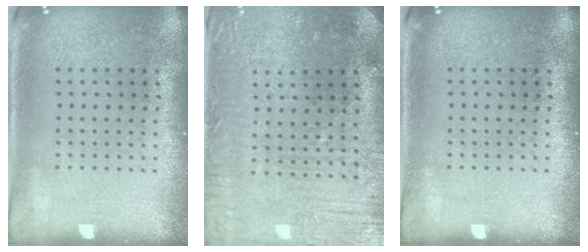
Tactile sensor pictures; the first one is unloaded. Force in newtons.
{"total": 1.3, "press": 1.3, "slide": 0.4}
{"total": 0.0}